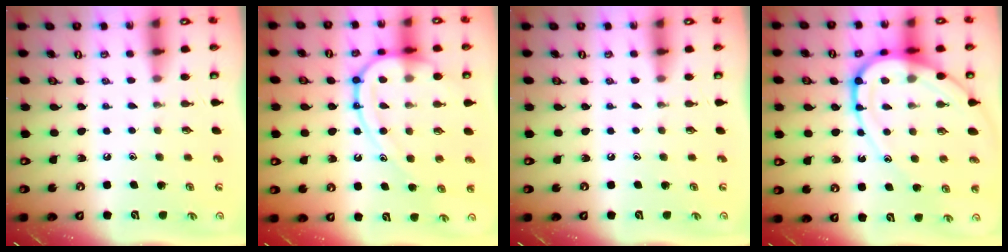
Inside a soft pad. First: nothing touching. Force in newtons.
{"total": 14.3, "press": 14.3, "slide": 1.4}
{"total": 0.0}
{"total": 16.7, "press": 16.6, "slide": 1.5}